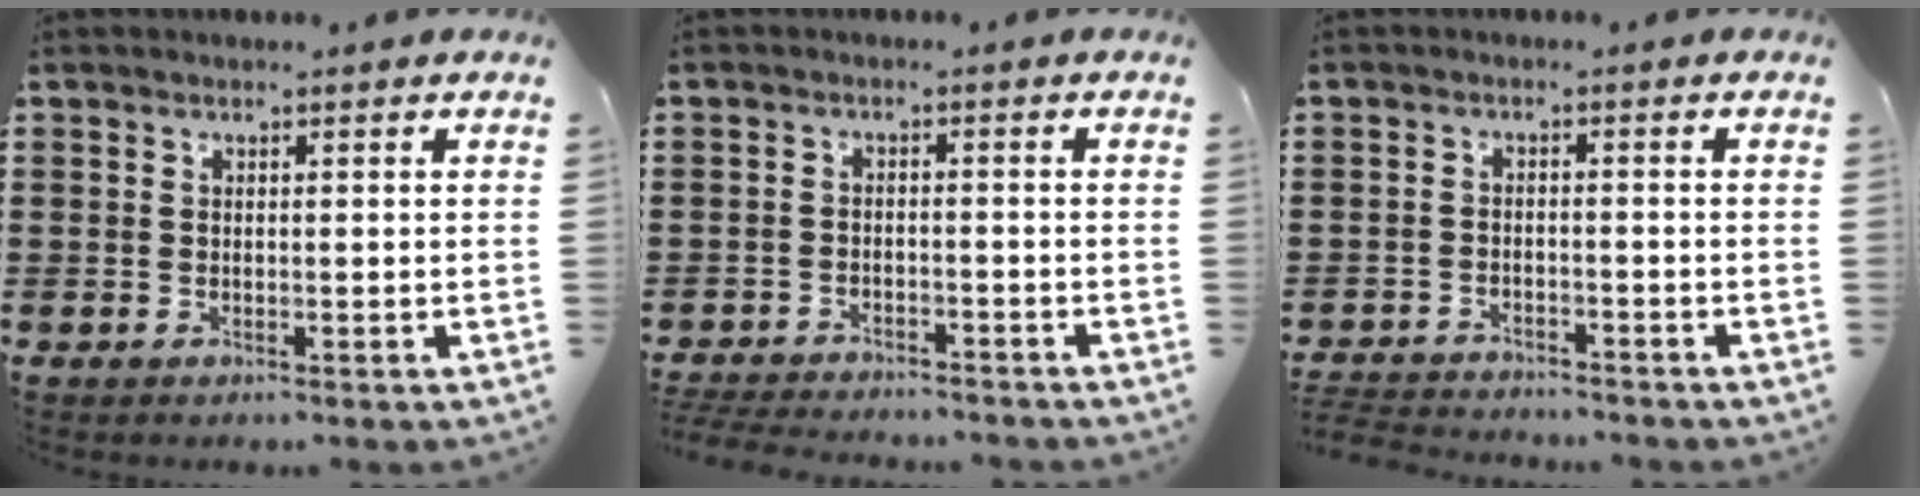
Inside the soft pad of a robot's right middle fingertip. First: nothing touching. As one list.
[{"total": 3.5, "force": [-3.5, 0.3, 0.3], "torque": [-0.014, -0.002, -0.076]}, {"total": 3.1, "force": [-3.0, 0.3, 0.0], "torque": [-0.005, -0.002, -0.066]}]